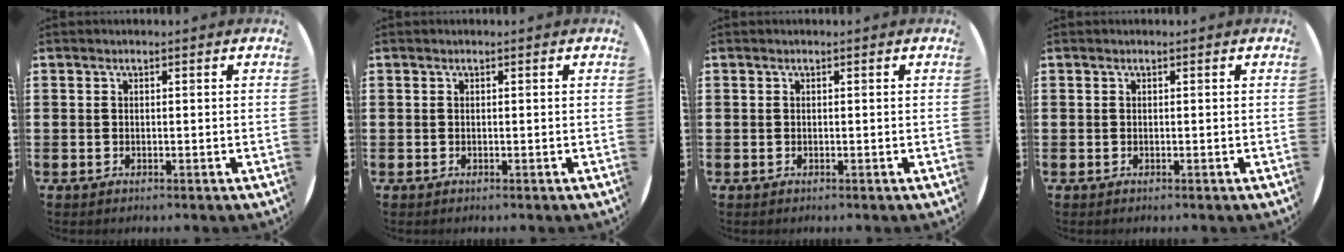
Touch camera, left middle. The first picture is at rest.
{"total": 0.0}
{"total": 0.0}
{"total": 0.0}